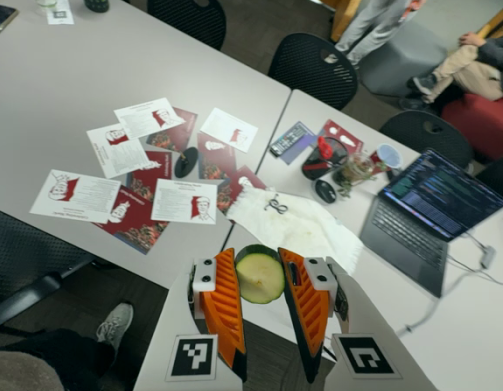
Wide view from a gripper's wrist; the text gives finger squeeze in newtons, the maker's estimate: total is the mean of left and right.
{"total": 11.9, "left": 11.7, "right": 12.0}